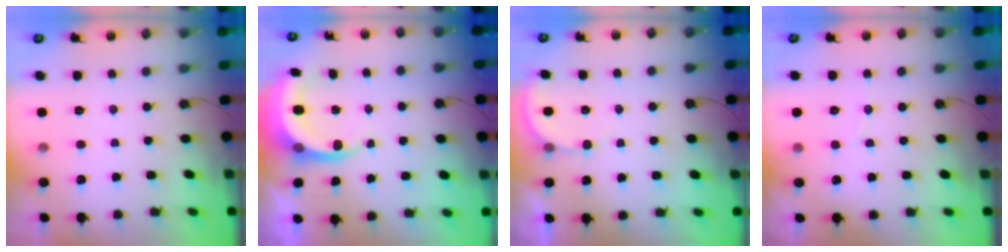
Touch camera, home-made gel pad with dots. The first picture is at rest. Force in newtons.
{"total": 5.3, "press": 5.3, "slide": 0.5}
{"total": 2.7, "press": 2.7, "slide": 0.1}
{"total": 2.7, "press": 2.4, "slide": 1.2}